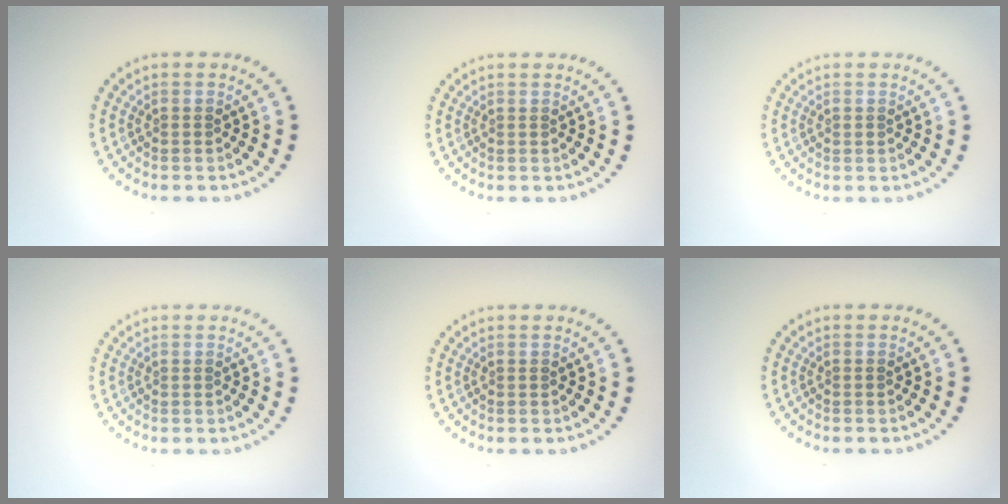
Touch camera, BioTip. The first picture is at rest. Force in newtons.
{"total": 0.0}
{"total": 0.5, "press": 0.4, "slide": 0.3}
{"total": 0.0}
{"total": 0.0}
{"total": 0.0}